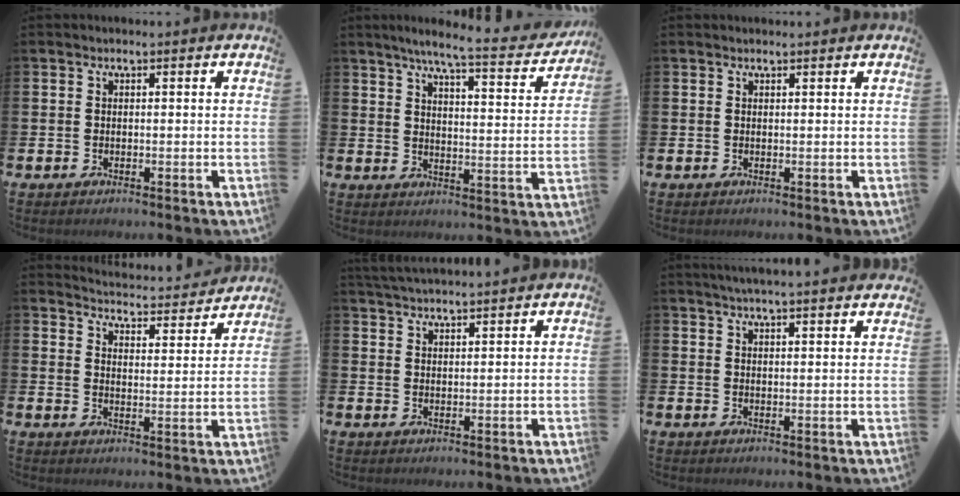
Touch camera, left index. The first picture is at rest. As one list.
[{"total": 6.7, "force": [6.0, 0.3, 3.0], "torque": [-0.068, -0.042, 0.095]}, {"total": 0.6, "force": [0.6, 0.1, 0.1], "torque": [0.008, -0.003, 0.009]}, {"total": 4.3, "force": [4.3, 0.3, 0.1], "torque": [-0.015, -0.041, 0.070]}, {"total": 3.3, "force": [3.3, -0.2, 0.3], "torque": [-0.012, -0.015, 0.060]}, {"total": 3.9, "force": [3.8, -0.6, 0.6], "torque": [-0.017, -0.017, 0.069]}]